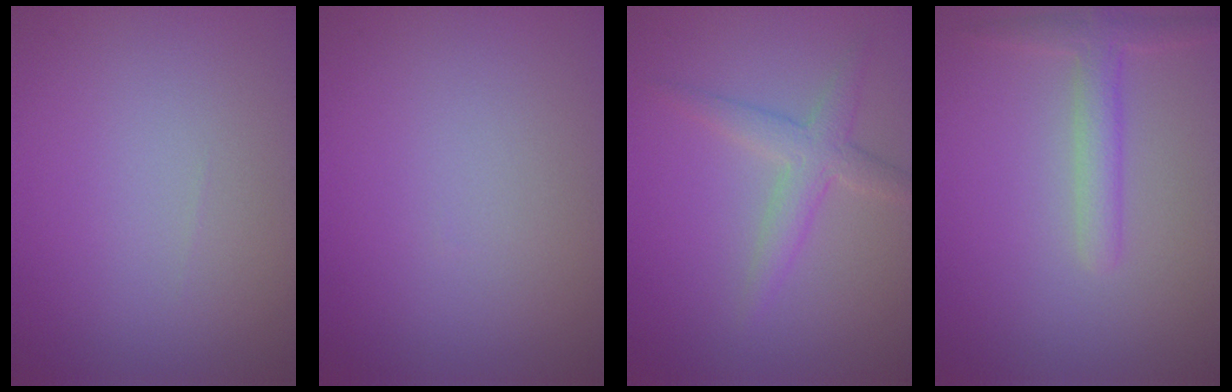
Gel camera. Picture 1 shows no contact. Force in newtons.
{"total": 0.0}
{"total": 2.7, "press": 2.7, "slide": 0.0}
{"total": 2.4, "press": 2.4, "slide": 0.2}